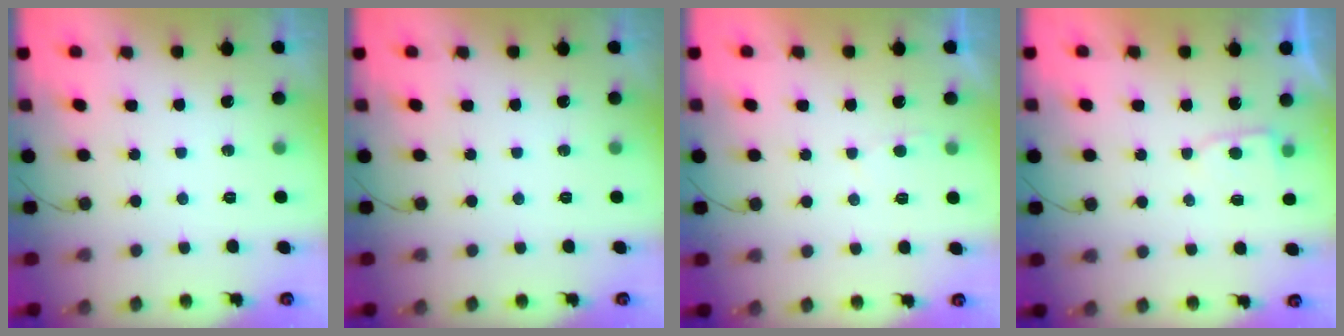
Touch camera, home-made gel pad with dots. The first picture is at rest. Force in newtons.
{"total": 0.0}
{"total": 2.5, "press": 2.5, "slide": 0.2}
{"total": 2.8, "press": 2.8, "slide": 0.4}